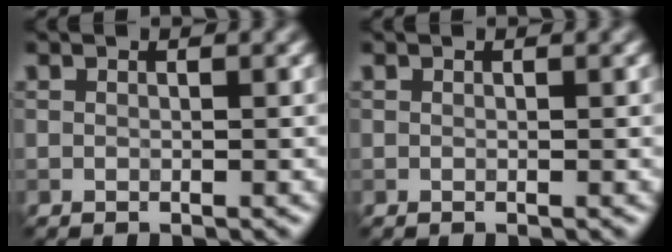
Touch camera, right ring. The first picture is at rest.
{"total": 0.0}